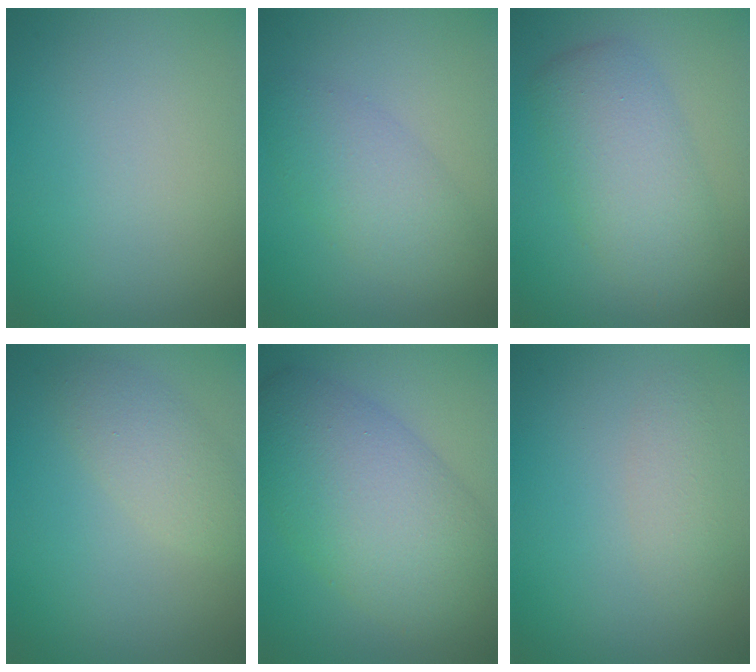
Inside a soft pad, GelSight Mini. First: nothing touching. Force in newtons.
{"total": 3.8, "press": 3.8, "slide": 0.1}
{"total": 5.3, "press": 5.2, "slide": 0.2}
{"total": 2.7, "press": 2.7, "slide": 0.1}
{"total": 10.4, "press": 10.4, "slide": 0.5}
{"total": 1.7, "press": 1.7, "slide": 0.1}